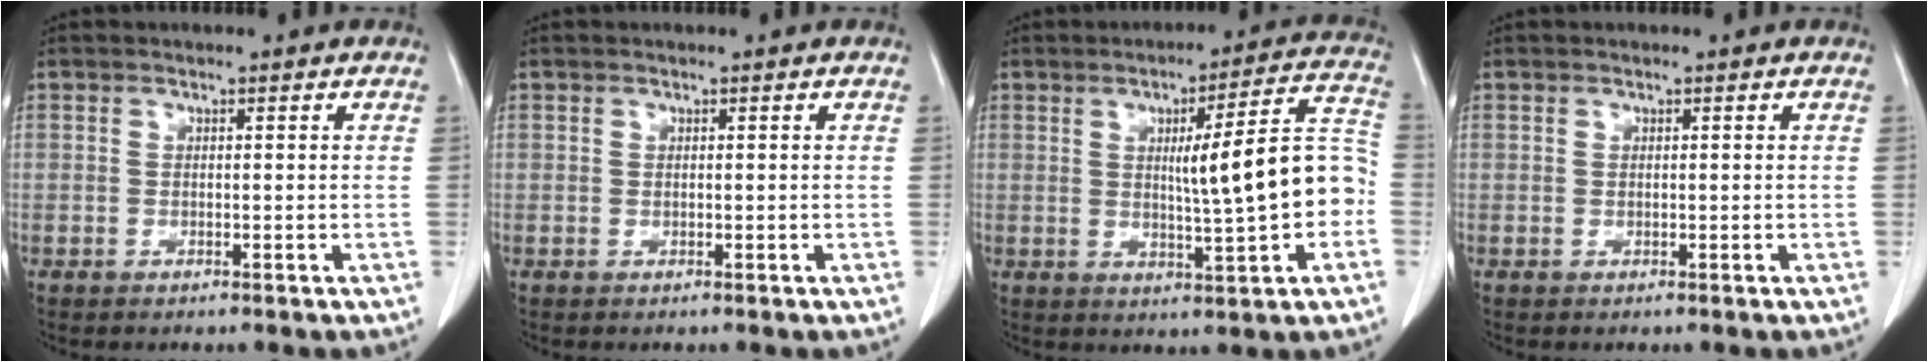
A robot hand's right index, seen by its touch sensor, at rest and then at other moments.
{"total": 0.0}
{"total": 12.4, "force": [-0.8, 0.8, 12.3], "torque": [-0.167, 0.023, -0.007]}
{"total": 0.0}